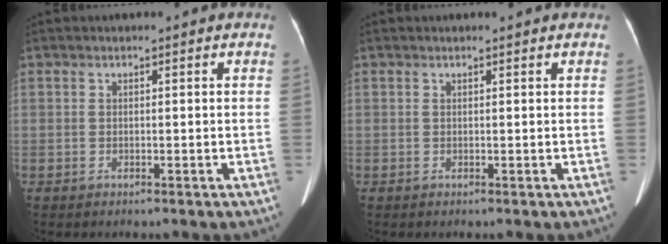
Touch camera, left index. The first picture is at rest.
{"total": 1.0, "force": [0.9, 0.0, 0.3], "torque": [-0.010, 0.007, 0.010]}